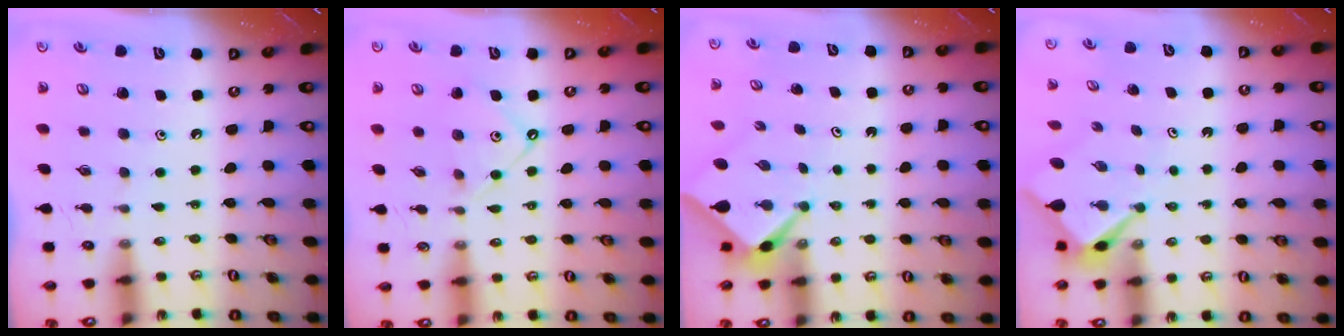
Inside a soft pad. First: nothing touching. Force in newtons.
{"total": 7.7, "press": 7.7, "slide": 0.8}
{"total": 2.6, "press": 2.6, "slide": 0.3}
{"total": 3.1, "press": 3.1, "slide": 0.3}